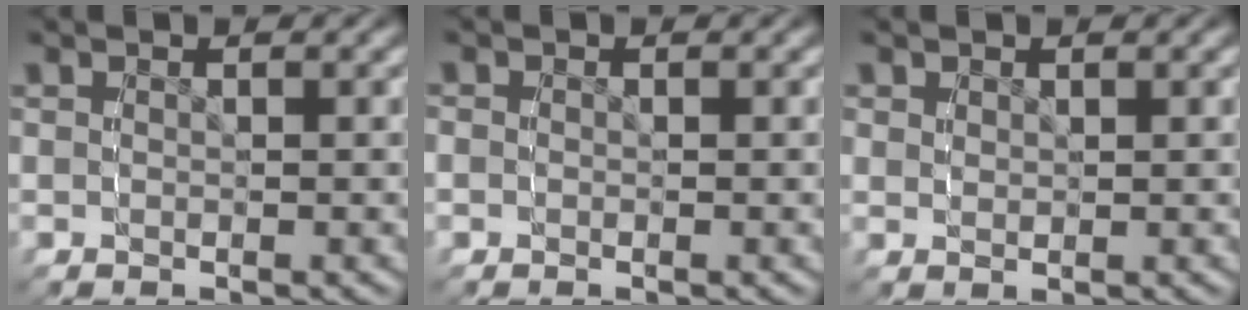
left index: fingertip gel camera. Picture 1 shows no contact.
{"total": 0.8, "force": [-0.1, 0.8, 0.2], "torque": [-0.009, -0.001, -0.002]}
{"total": 0.9, "force": [0.8, 0.3, 0.3], "torque": [-0.001, -0.008, 0.025]}